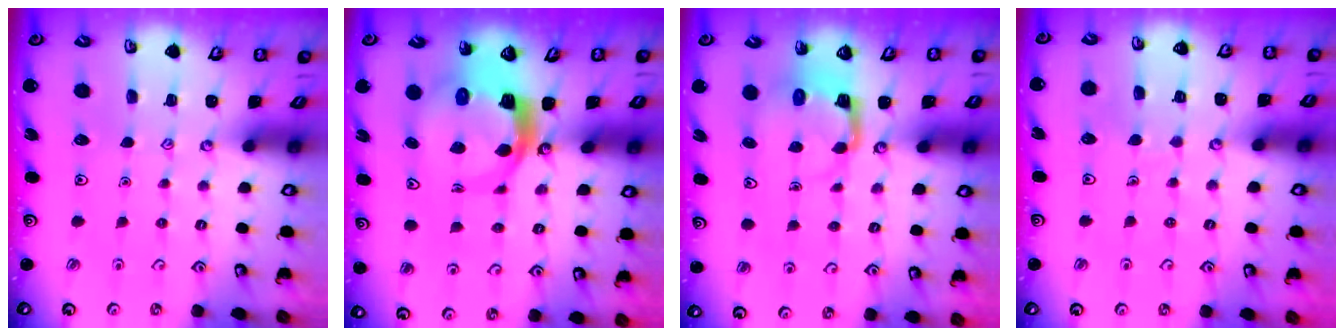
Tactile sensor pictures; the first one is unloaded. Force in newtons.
{"total": 8.2, "press": 8.1, "slide": 1.1}
{"total": 4.6, "press": 4.5, "slide": 0.4}
{"total": 3.5, "press": 3.5, "slide": 0.3}